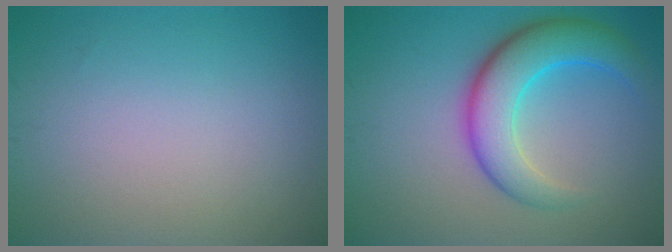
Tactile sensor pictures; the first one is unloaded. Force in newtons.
{"total": 6.6, "press": 6.6, "slide": 0.3}